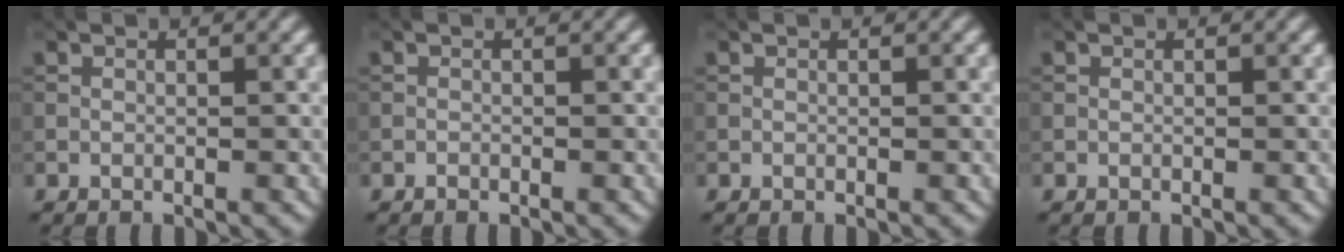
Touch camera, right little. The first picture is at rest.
{"total": 0.0}
{"total": 0.0}
{"total": 0.0}